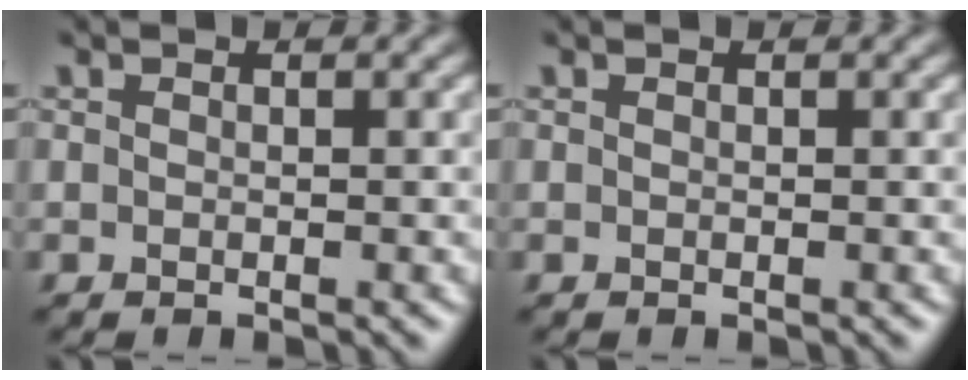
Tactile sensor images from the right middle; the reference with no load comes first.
{"total": 0.0}